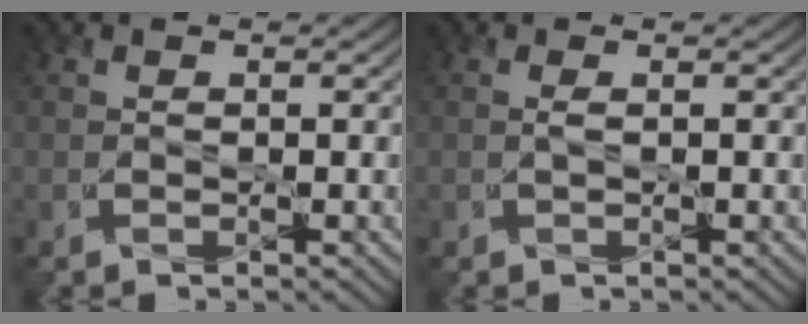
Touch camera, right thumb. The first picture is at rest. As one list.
[{"total": 0.6, "force": [0.1, 0.1, 0.5], "torque": [-0.016, 0.002, 0.000]}]